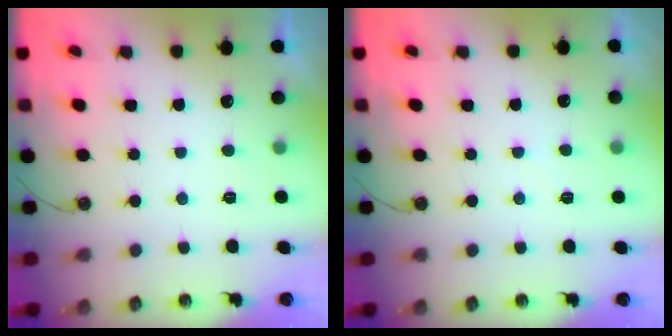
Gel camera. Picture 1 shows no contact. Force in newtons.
{"total": 1.9, "press": 1.9, "slide": 0.3}